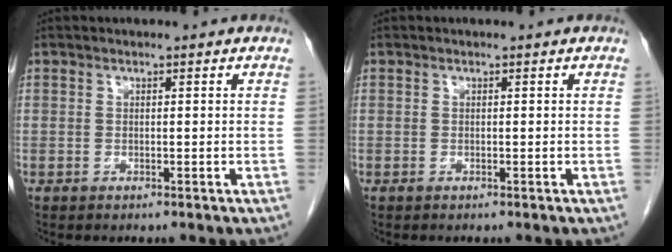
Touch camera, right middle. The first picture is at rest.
{"total": 0.0}